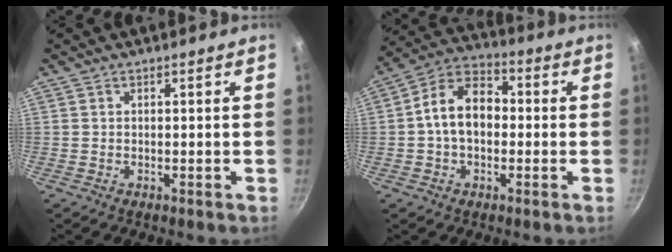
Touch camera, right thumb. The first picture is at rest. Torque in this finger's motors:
{"motor_torque": [0.71, 2.43, 1.26, -0.39, 0.11]}